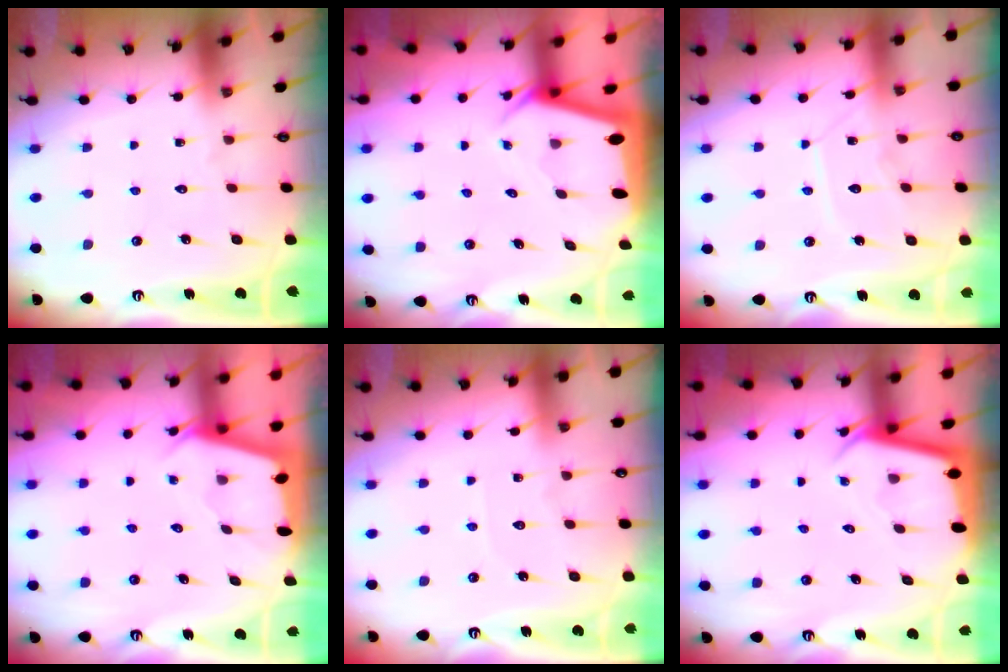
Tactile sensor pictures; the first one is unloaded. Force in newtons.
{"total": 3.1, "press": 3.1, "slide": 0.1}
{"total": 8.2, "press": 8.2, "slide": 0.6}
{"total": 2.1, "press": 2.1, "slide": 0.3}
{"total": 2.2, "press": 2.2, "slide": 0.4}
{"total": 2.7, "press": 2.7, "slide": 0.1}